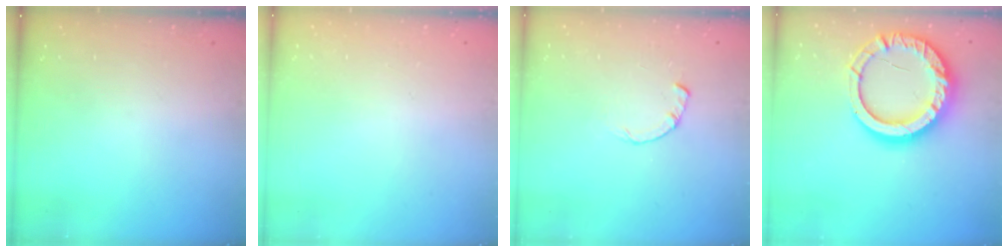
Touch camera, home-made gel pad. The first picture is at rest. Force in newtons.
{"total": 2.6, "press": 2.6, "slide": 0.2}
{"total": 0.8, "press": 0.8, "slide": 0.2}
{"total": 19.7, "press": 19.6, "slide": 1.7}